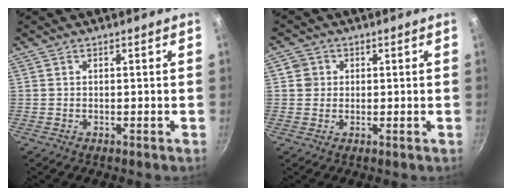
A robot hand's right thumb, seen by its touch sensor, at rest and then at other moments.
{"total": 2.8, "force": [0.5, 2.7, 0.6], "torque": [0.006, 0.006, 0.004]}